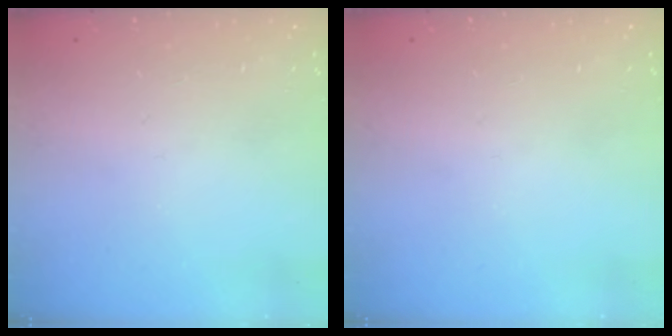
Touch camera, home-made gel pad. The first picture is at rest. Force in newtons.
{"total": 0.0}